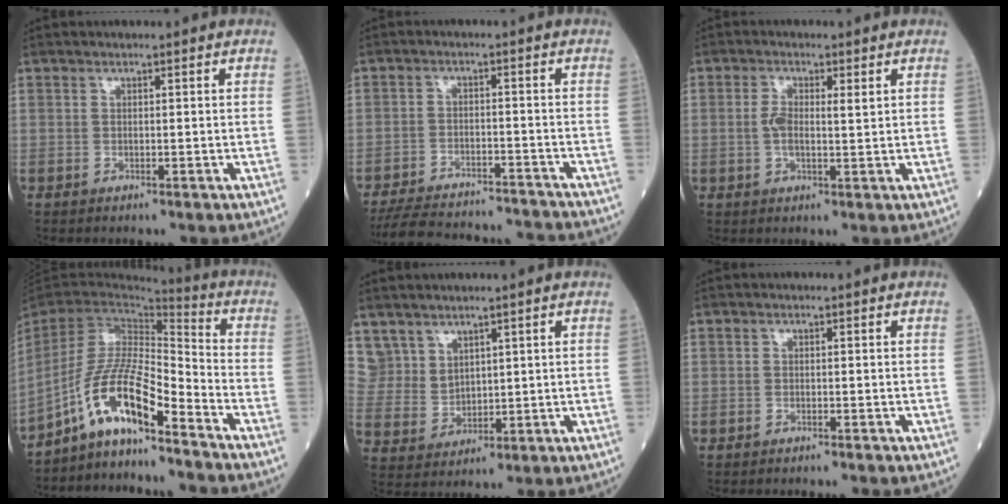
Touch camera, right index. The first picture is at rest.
{"total": 16.1, "force": [-15.2, 3.0, 4.2], "torque": [-0.088, 0.001, -0.215]}
{"total": 3.6, "force": [0.7, 1.1, 3.4], "torque": [-0.069, 0.008, 0.013]}
{"total": 11.5, "force": [-8.1, 1.4, 8.0], "torque": [-0.161, 0.006, -0.155]}
{"total": 6.1, "force": [4.5, 4.0, 0.7], "torque": [-0.017, 0.008, 0.107]}
{"total": 0.9, "force": [-0.8, 0.0, 0.3], "torque": [-0.007, -0.001, -0.013]}